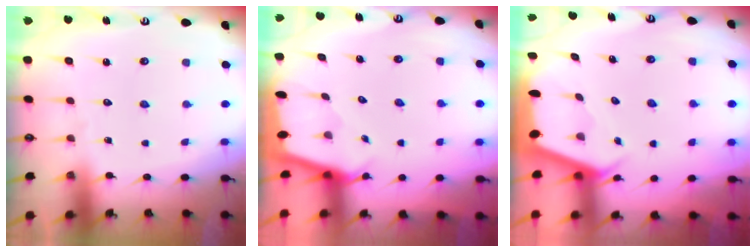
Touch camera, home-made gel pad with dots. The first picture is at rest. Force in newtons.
{"total": 1.6, "press": 1.6, "slide": 0.2}
{"total": 2.9, "press": 2.9, "slide": 0.2}